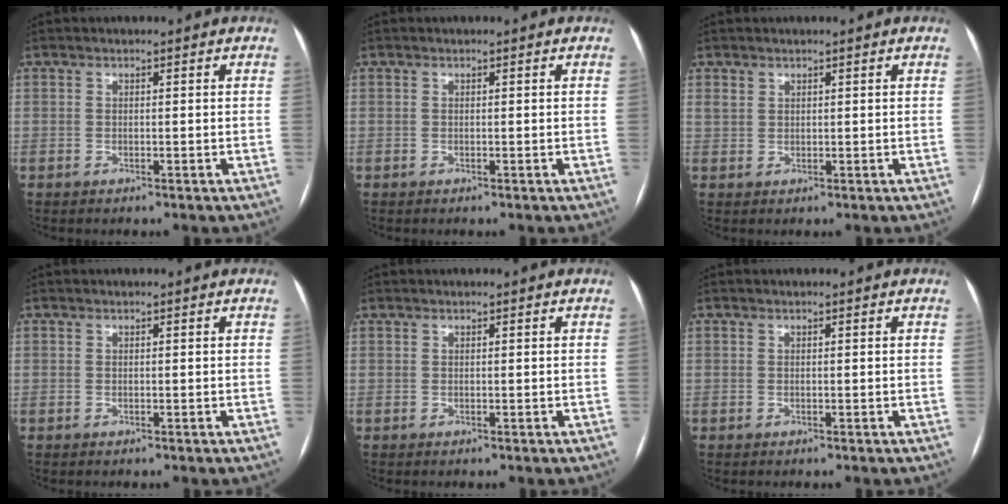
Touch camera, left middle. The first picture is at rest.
{"total": 0.0}
{"total": 1.0, "force": [0.8, 0.6, 0.1], "torque": [0.001, 0.004, 0.015]}
{"total": 0.0}
{"total": 0.0}
{"total": 0.0}